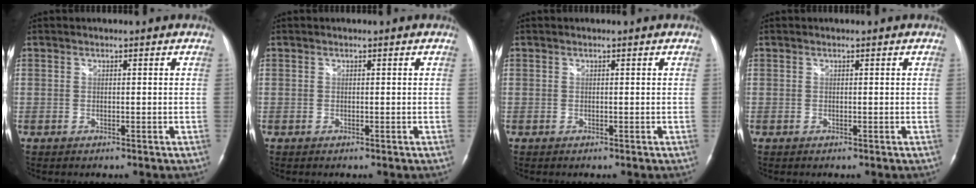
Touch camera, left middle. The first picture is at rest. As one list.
[{"total": 0.0}, {"total": 0.0}, {"total": 0.0}]